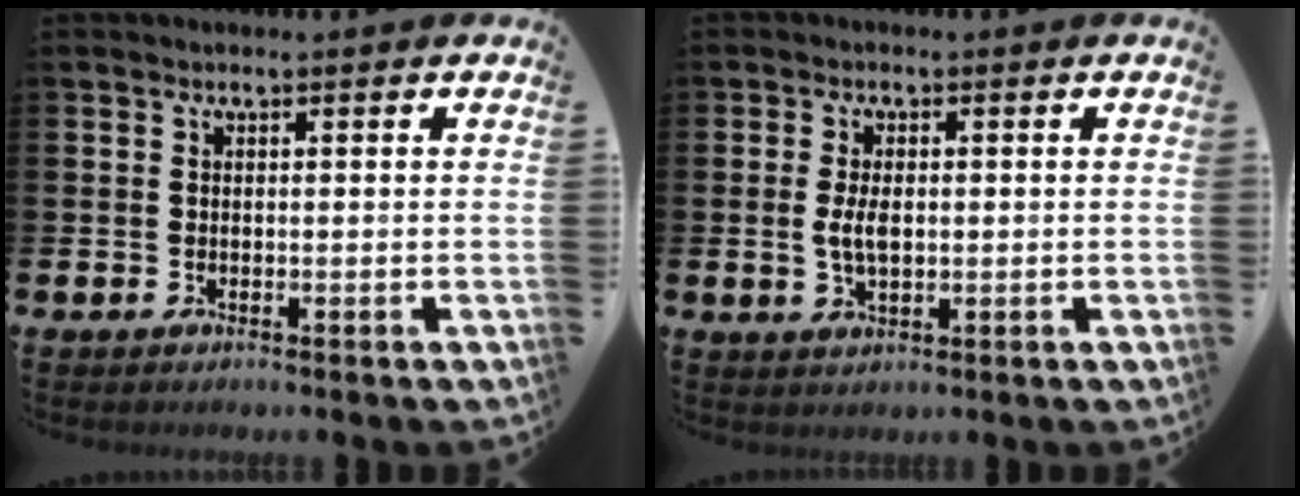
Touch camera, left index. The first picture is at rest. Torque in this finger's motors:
{"motor_torque": [0.19, -0.01, 0.09, 0.10]}